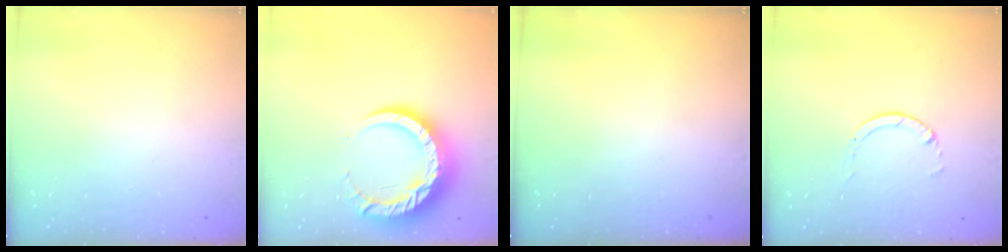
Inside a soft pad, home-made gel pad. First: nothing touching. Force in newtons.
{"total": 13.5, "press": 13.4, "slide": 1.5}
{"total": 0.0}
{"total": 1.3, "press": 1.3, "slide": 0.2}